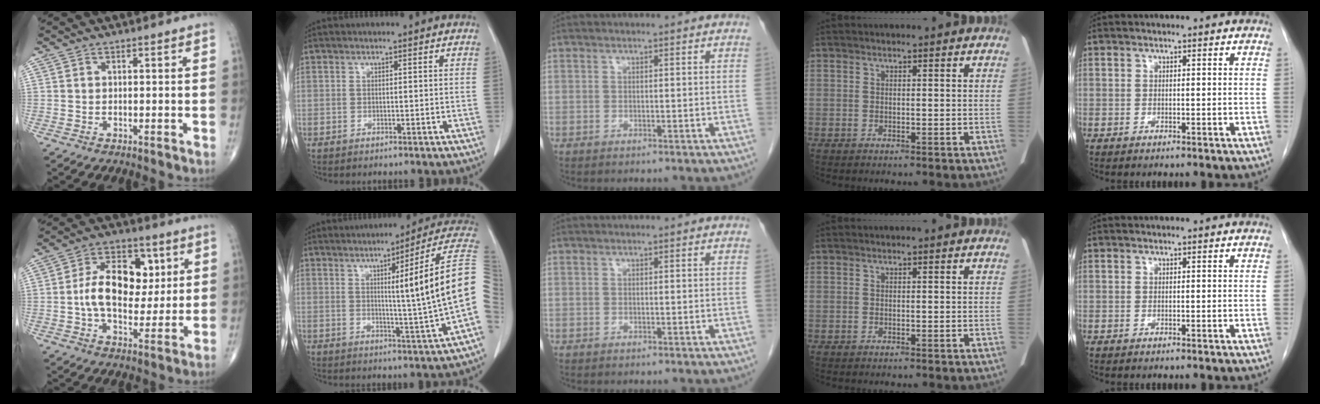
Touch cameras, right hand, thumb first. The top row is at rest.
{"thumb": {"total": 14.7, "force": [1.7, 9.4, 11.2], "torque": [-0.145, 0.010, 0.024]}, "index": {"total": 14.7, "force": [1.6, -2.5, 14.4], "torque": [-0.176, 0.003, 0.016]}}